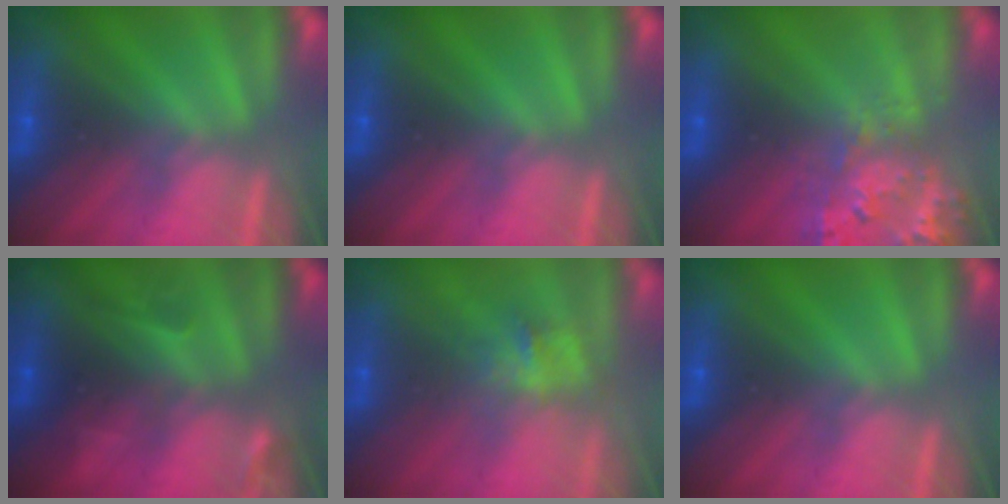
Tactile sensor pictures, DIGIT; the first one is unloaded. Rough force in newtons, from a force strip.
{"total": 0.0}
{"total": 2.8}
{"total": 2.4}
{"total": 2.9}
{"total": 0.0}